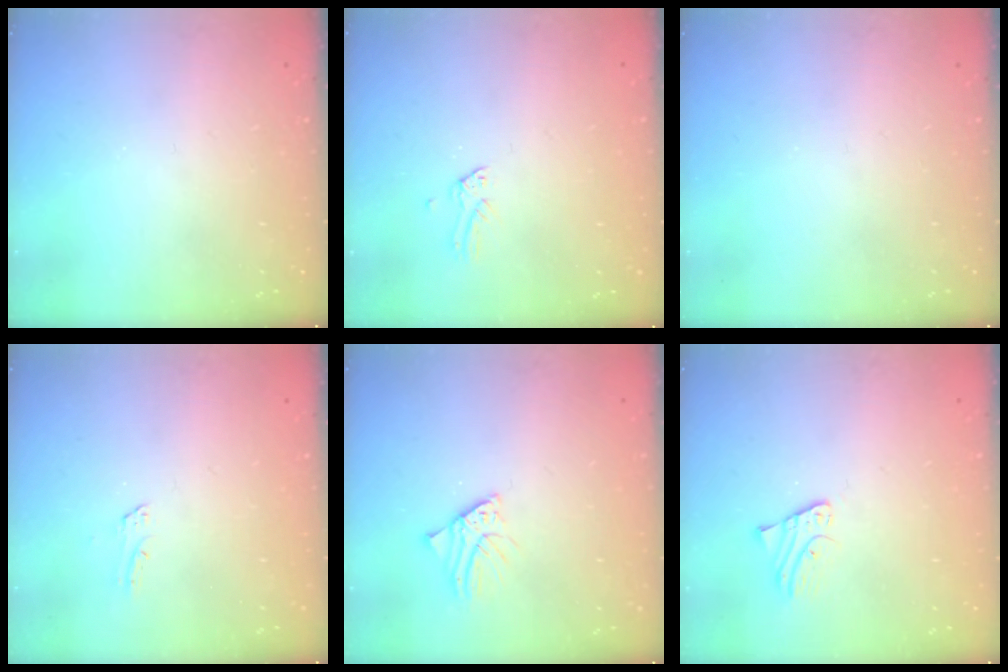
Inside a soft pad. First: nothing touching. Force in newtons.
{"total": 0.0}
{"total": 0.0}
{"total": 1.5, "press": 1.4, "slide": 0.1}
{"total": 2.6, "press": 2.6, "slide": 0.4}
{"total": 1.8, "press": 1.8, "slide": 0.2}